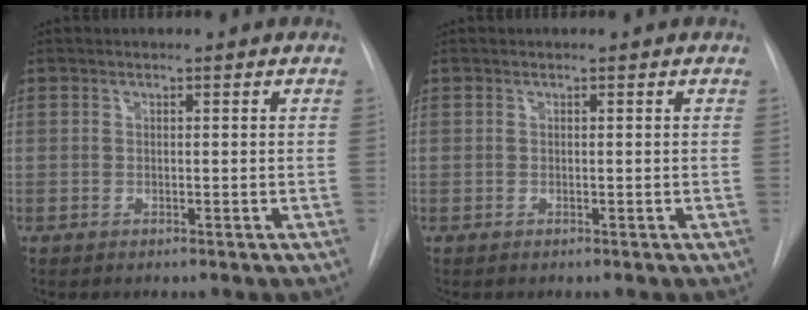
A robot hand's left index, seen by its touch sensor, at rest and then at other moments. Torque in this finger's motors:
{"motor_torque": [-0.02, 0.02, -0.02, 0.00]}